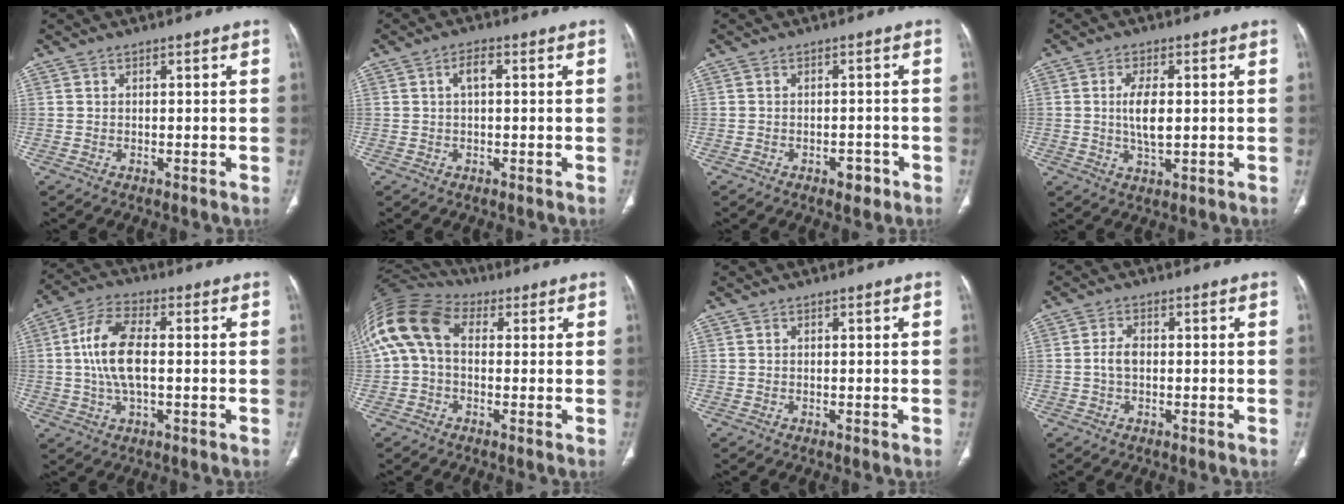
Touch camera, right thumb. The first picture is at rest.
{"total": 2.9, "force": [0.5, 1.3, 2.5], "torque": [-0.048, 0.010, 0.008]}
{"total": 2.9, "force": [-1.6, 1.7, 1.7], "torque": [-0.013, 0.009, -0.018]}
{"total": 6.2, "force": [0.3, 2.7, 5.6], "torque": [-0.107, -0.007, 0.005]}
{"total": 11.1, "force": [0.3, 5.1, 9.9], "torque": [-0.205, 0.015, 0.004]}
{"total": 14.2, "force": [2.0, 9.6, 10.3], "torque": [-0.218, 0.044, 0.027]}
{"total": 0.0}
{"total": 2.8, "force": [-0.3, 1.7, 2.2], "torque": [-0.047, 0.008, -0.008]}